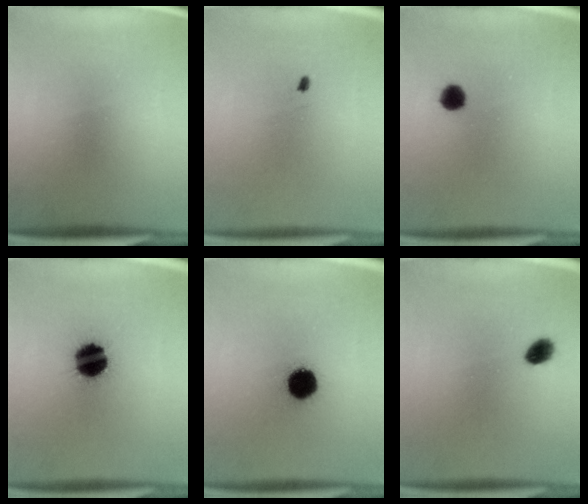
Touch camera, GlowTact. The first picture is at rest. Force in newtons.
{"total": 0.5}
{"total": 2.8}
{"total": 13.7}
{"total": 9.4}
{"total": 3.6}